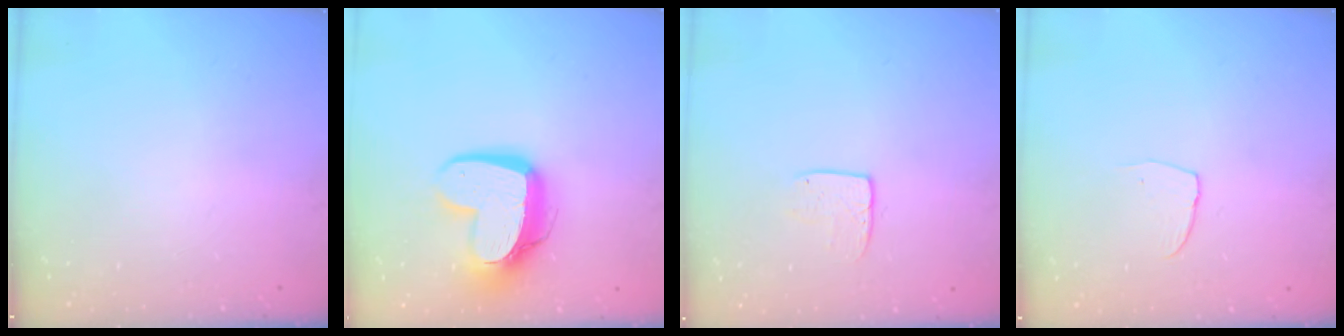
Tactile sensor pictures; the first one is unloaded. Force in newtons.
{"total": 14.4, "press": 14.3, "slide": 1.3}
{"total": 6.5, "press": 6.5, "slide": 0.4}
{"total": 3.6, "press": 3.6, "slide": 0.3}